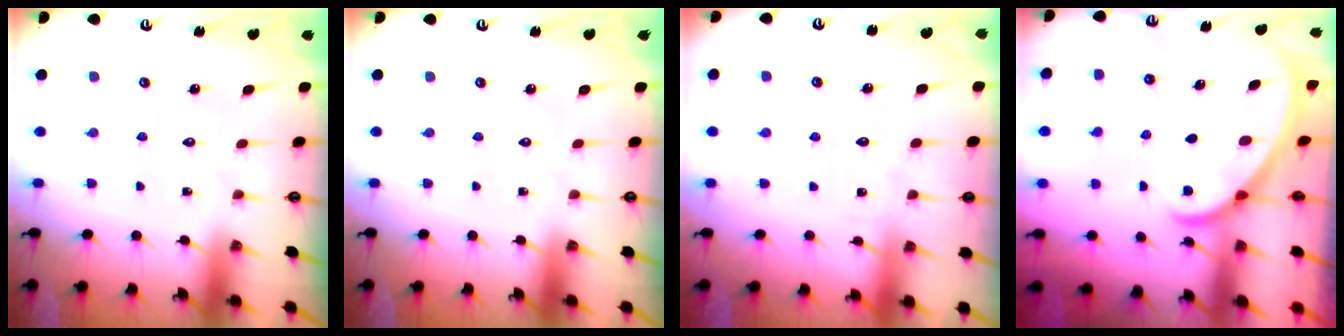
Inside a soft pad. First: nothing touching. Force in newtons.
{"total": 0.0}
{"total": 1.5, "press": 1.5, "slide": 0.2}
{"total": 2.0, "press": 2.0, "slide": 0.1}